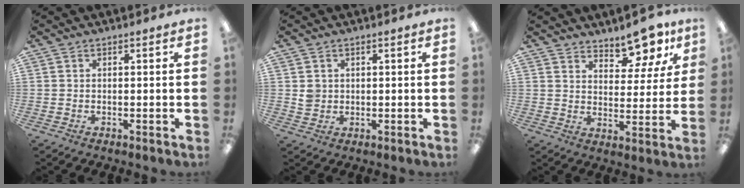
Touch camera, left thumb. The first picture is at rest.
{"total": 2.5, "force": [0.8, 2.3, 0.7], "torque": [-0.009, 0.000, 0.012]}
{"total": 10.4, "force": [9.0, 3.9, 3.4], "torque": [-0.033, -0.072, 0.163]}